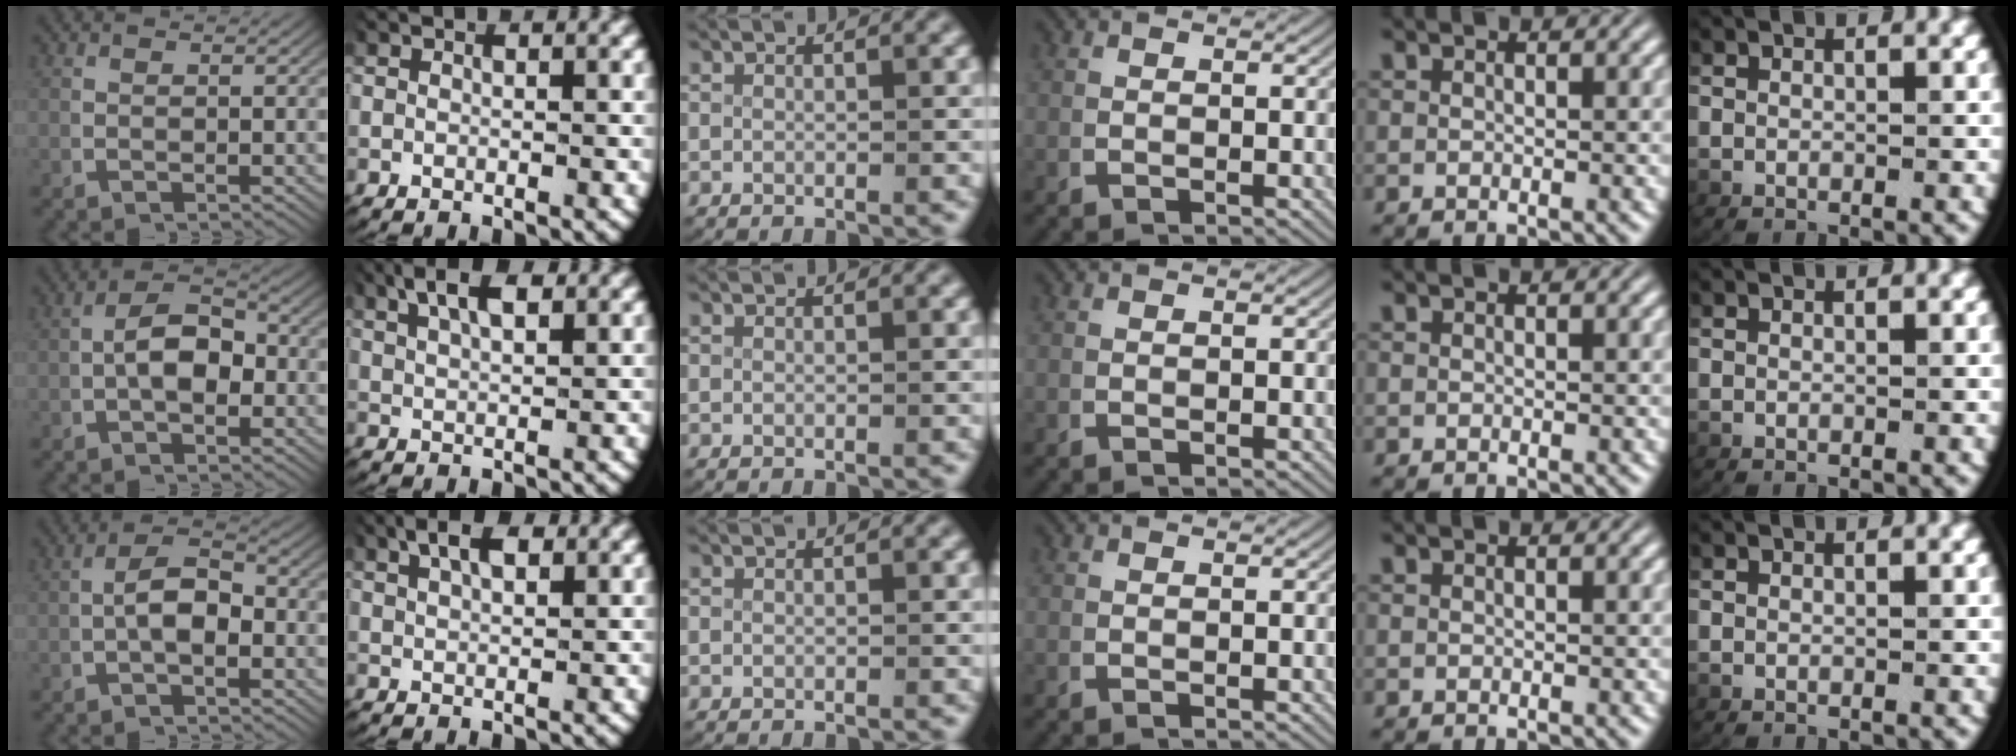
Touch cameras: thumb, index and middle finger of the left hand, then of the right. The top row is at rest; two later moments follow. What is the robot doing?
{"motion": "lift_and_place", "object": "key"}